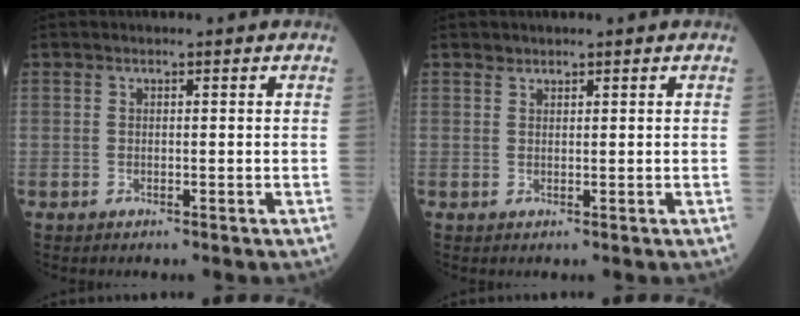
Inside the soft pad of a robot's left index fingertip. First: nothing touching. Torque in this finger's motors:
{"motor_torque": [0.02, 0.00, -0.01, 0.01]}